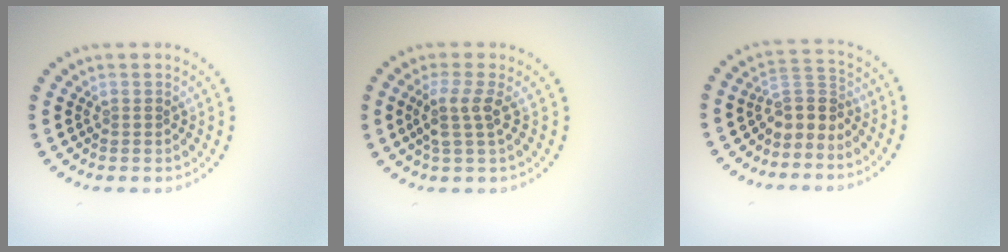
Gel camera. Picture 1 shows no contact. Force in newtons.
{"total": 2.5, "press": 2.0, "slide": 1.6}
{"total": 2.8, "press": 2.1, "slide": 1.8}